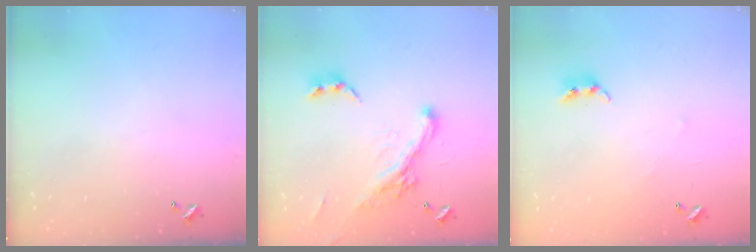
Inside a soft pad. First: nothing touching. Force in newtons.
{"total": 4.6, "press": 4.4, "slide": 1.4}
{"total": 5.0, "press": 4.9, "slide": 0.2}